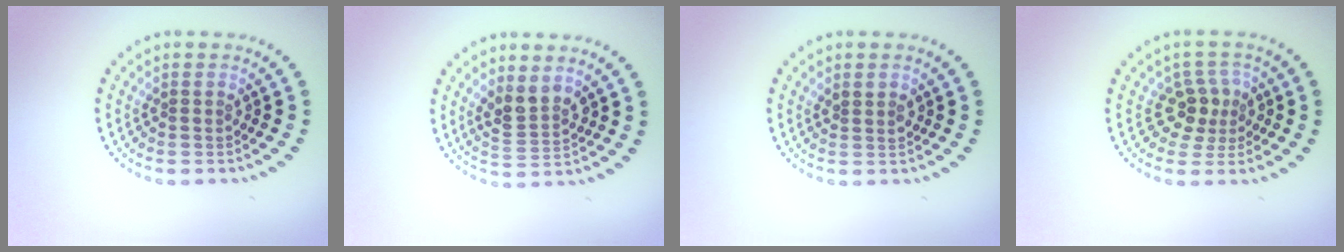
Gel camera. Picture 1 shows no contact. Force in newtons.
{"total": 2.7, "press": 2.5, "slide": 1.1}
{"total": 1.2, "press": 1.1, "slide": 0.5}
{"total": 2.7, "press": 2.3, "slide": 1.4}